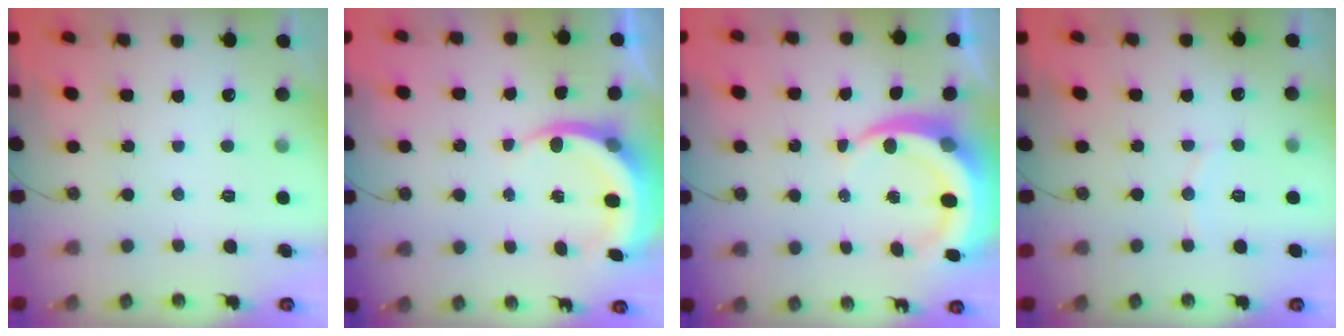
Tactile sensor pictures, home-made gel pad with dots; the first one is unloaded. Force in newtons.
{"total": 5.3, "press": 5.3, "slide": 0.5}
{"total": 8.8, "press": 8.8, "slide": 1.2}
{"total": 4.7, "press": 4.6, "slide": 0.8}